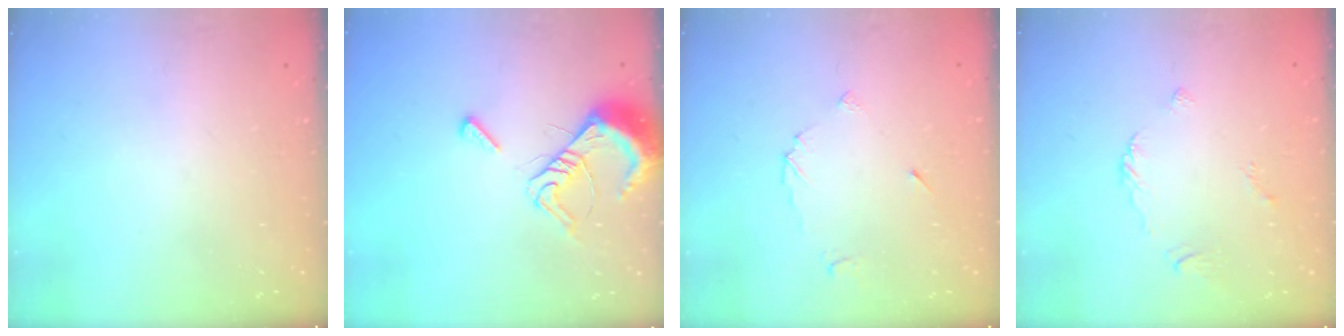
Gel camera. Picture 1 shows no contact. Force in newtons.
{"total": 9.5, "press": 9.4, "slide": 1.3}
{"total": 4.6, "press": 4.6, "slide": 0.6}
{"total": 2.3, "press": 2.3, "slide": 0.5}